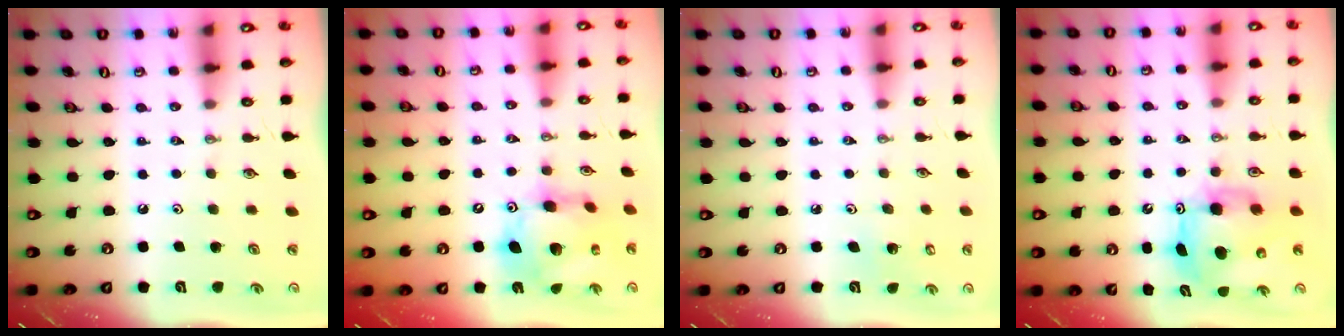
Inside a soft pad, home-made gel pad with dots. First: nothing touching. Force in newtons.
{"total": 16.7, "press": 16.6, "slide": 1.8}
{"total": 2.8, "press": 2.8, "slide": 0.2}
{"total": 10.2, "press": 10.2, "slide": 0.5}